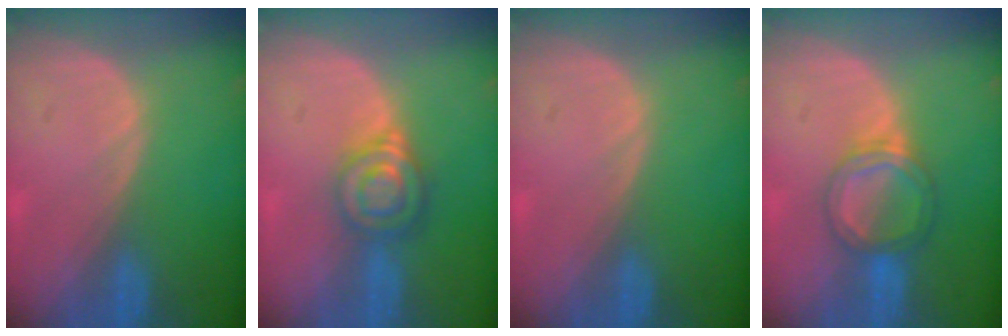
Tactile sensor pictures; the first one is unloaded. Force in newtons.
{"total": 6.6, "press": 5.7, "slide": 3.4}
{"total": 0.0}
{"total": 5.4, "press": 5.2, "slide": 1.7}